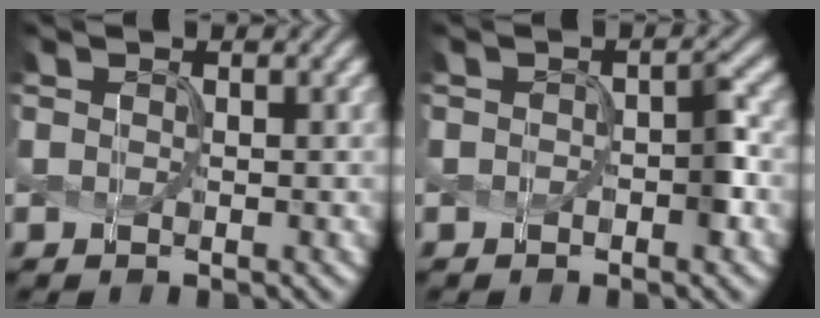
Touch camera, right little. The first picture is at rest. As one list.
[{"total": 2.0, "force": [-0.4, 0.9, 1.7], "torque": [-0.022, 0.000, -0.008]}]